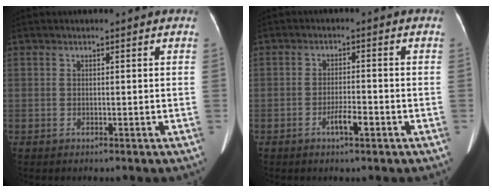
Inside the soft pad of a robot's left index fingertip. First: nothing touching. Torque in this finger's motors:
{"motor_torque": [0.47, 0.33, 0.08, 0.06]}